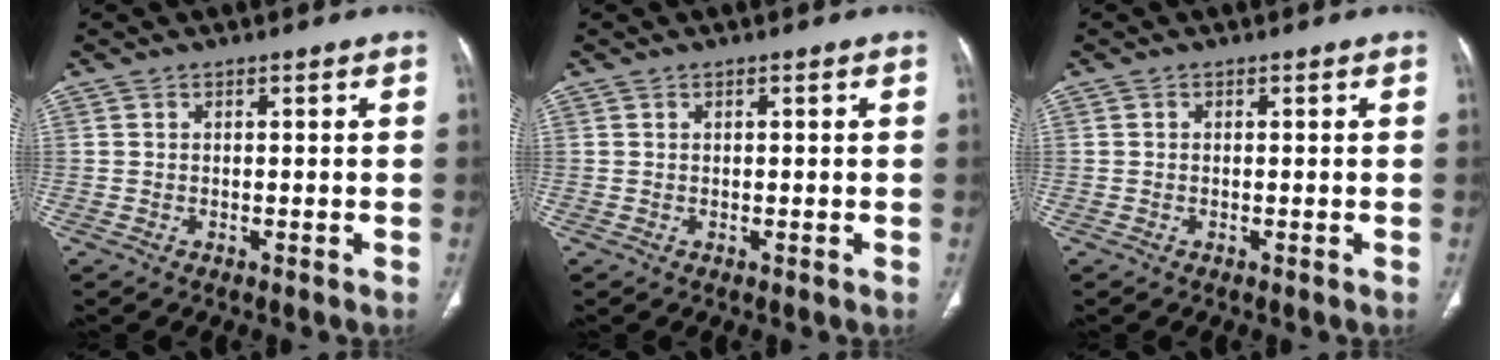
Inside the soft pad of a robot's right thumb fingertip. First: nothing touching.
{"total": 0.0}
{"total": 0.0}